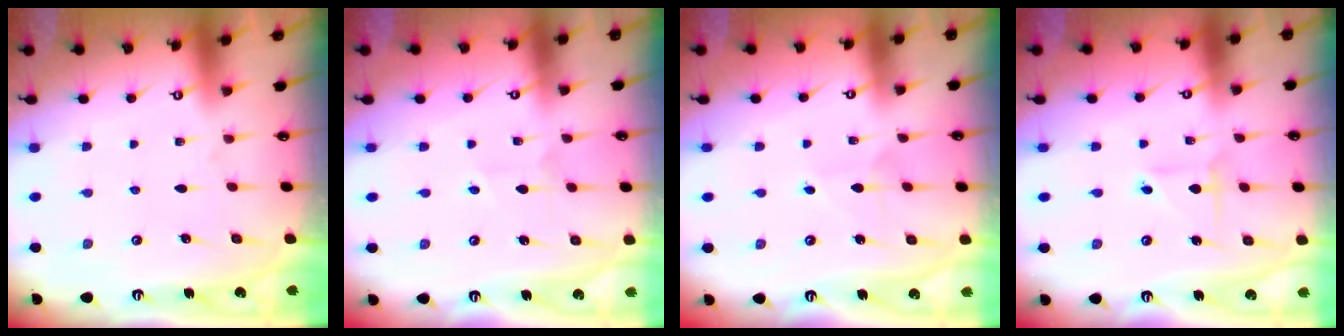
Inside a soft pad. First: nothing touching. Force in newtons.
{"total": 2.5, "press": 2.4, "slide": 0.6}
{"total": 3.3, "press": 3.3, "slide": 0.3}
{"total": 2.8, "press": 2.8, "slide": 0.3}